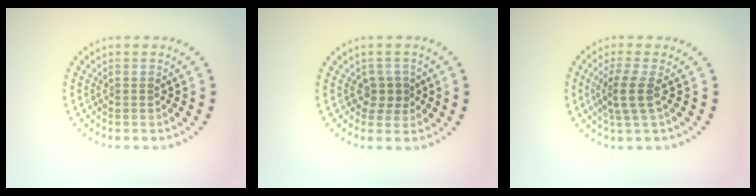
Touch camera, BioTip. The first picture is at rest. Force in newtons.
{"total": 1.8, "press": 1.5, "slide": 1.0}
{"total": 2.6, "press": 2.1, "slide": 1.6}